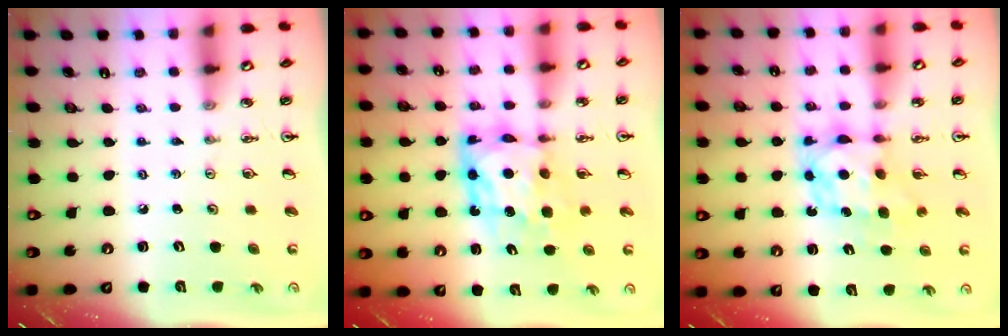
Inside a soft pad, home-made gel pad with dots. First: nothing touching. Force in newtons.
{"total": 10.0, "press": 9.9, "slide": 1.2}
{"total": 7.5, "press": 7.5, "slide": 0.6}